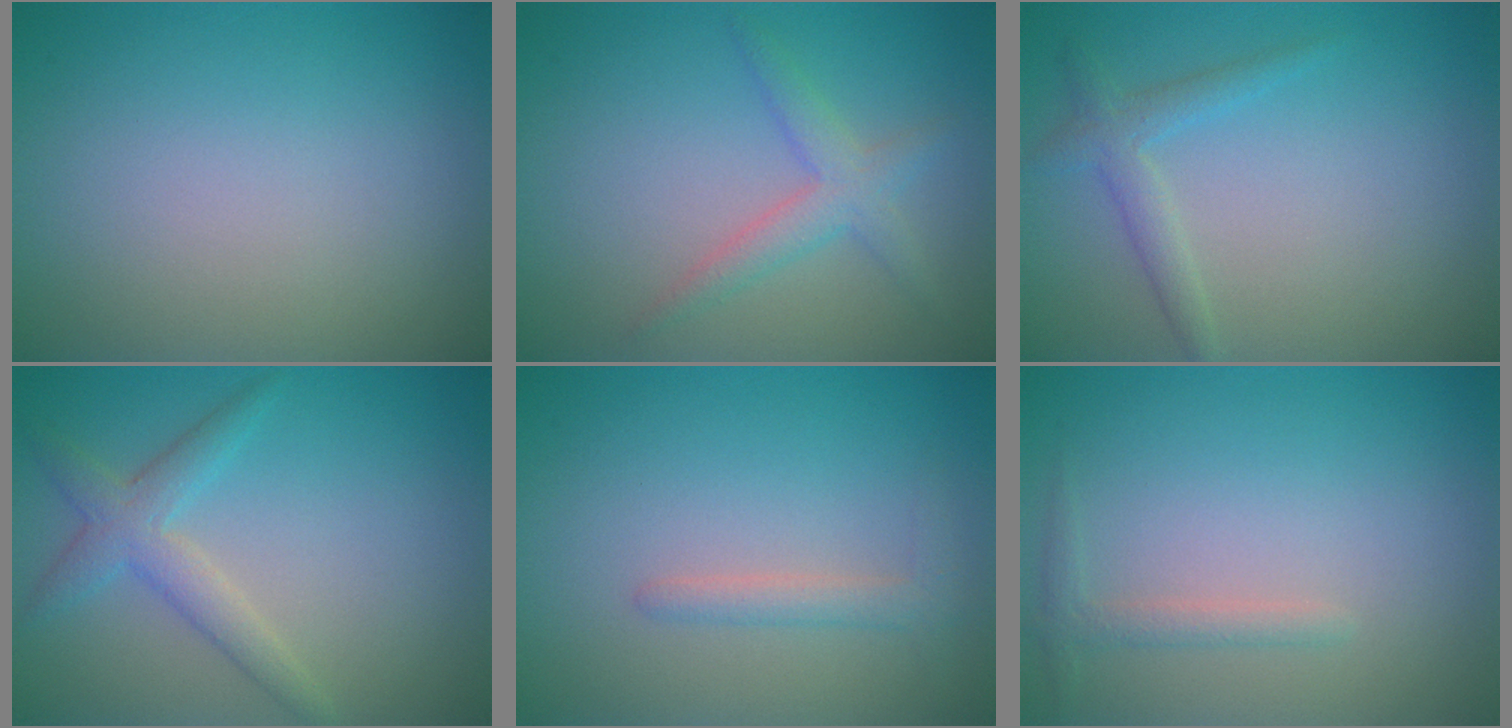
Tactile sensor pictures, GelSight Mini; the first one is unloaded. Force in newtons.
{"total": 2.5, "press": 2.5, "slide": 0.2}
{"total": 2.0, "press": 2.0, "slide": 0.1}
{"total": 2.9, "press": 2.9, "slide": 0.2}
{"total": 1.5, "press": 1.5, "slide": 0.2}
{"total": 1.3, "press": 1.3, "slide": 0.1}